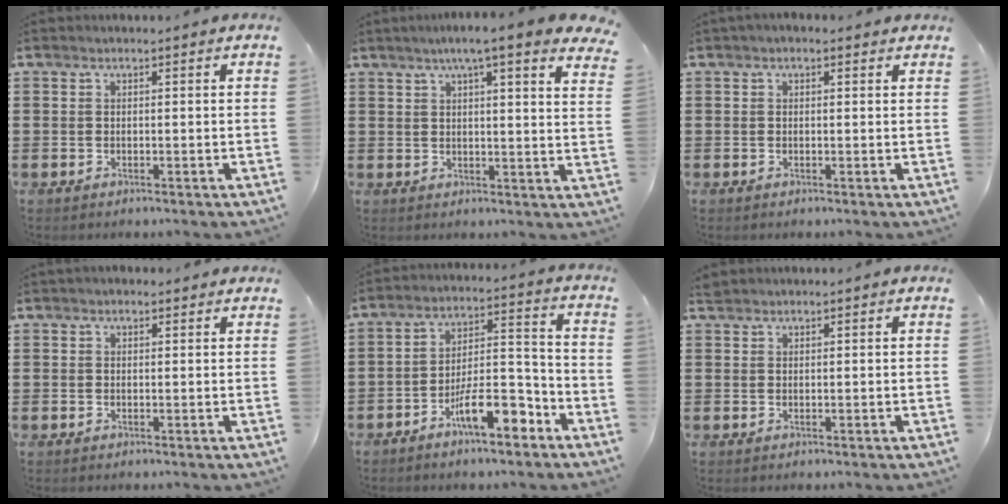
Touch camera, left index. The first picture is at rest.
{"total": 5.5, "force": [4.1, -0.3, 3.6], "torque": [-0.075, -0.011, 0.068]}
{"total": 1.0, "force": [0.2, 0.7, 0.6], "torque": [-0.013, 0.008, 0.002]}
{"total": 1.1, "force": [0.8, 0.7, 0.3], "torque": [-0.008, 0.005, 0.015]}
{"total": 10.1, "force": [-6.2, 3.0, 7.4], "torque": [-0.134, 0.014, -0.112]}
{"total": 0.9, "force": [0.9, 0.3, 0.1], "torque": [-0.006, 0.000, 0.018]}